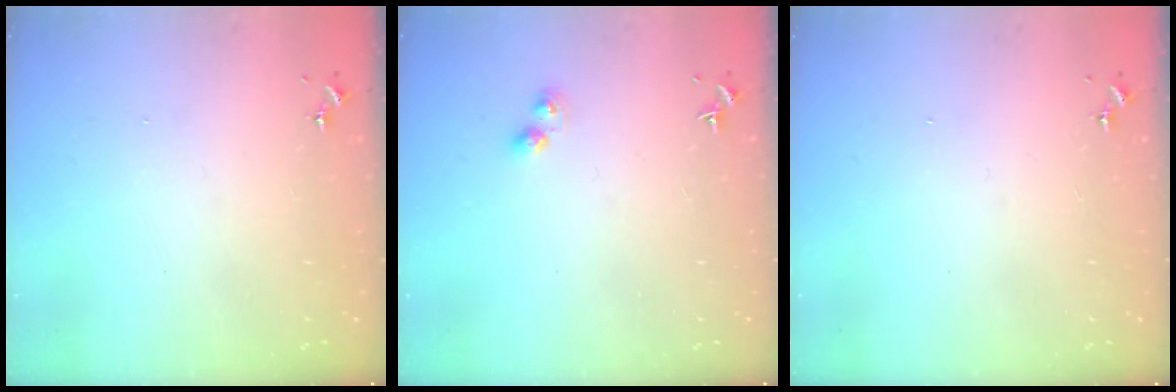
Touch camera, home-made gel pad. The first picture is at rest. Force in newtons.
{"total": 4.1, "press": 4.1, "slide": 0.3}
{"total": 0.0}